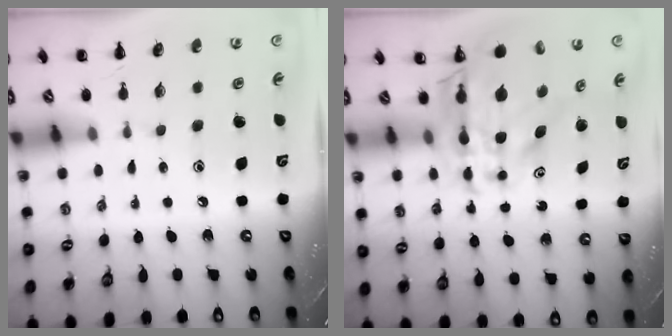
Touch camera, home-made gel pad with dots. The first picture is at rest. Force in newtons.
{"total": 11.3, "press": 10.7, "slide": 3.7}